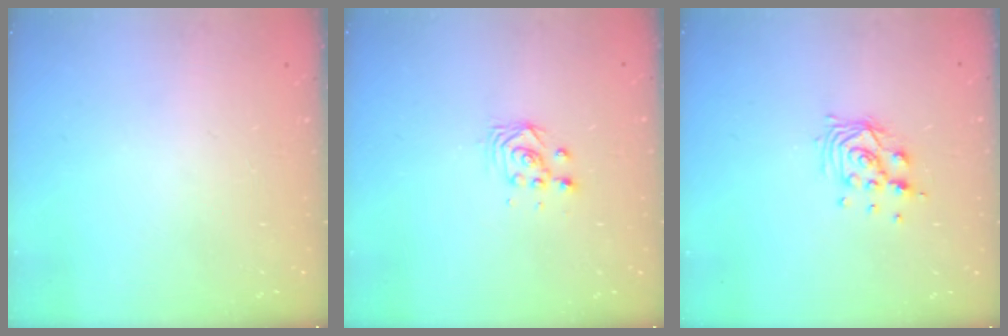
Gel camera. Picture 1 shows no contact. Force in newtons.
{"total": 3.0, "press": 2.9, "slide": 0.3}
{"total": 8.9, "press": 8.9, "slide": 0.7}